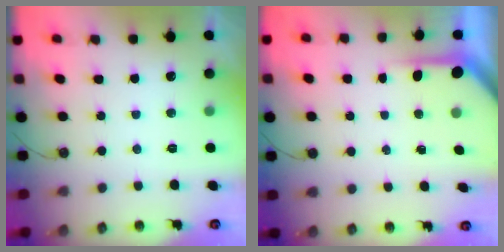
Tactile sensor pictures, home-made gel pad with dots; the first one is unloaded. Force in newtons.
{"total": 3.7, "press": 3.7, "slide": 0.2}